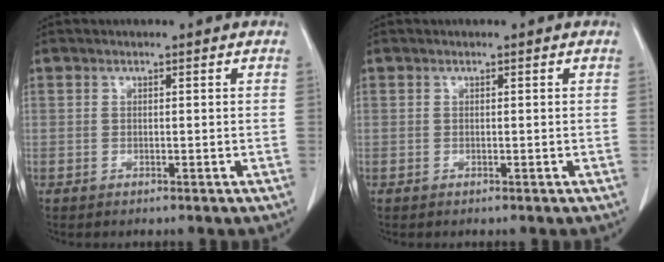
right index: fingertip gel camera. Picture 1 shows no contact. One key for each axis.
{"total": 0.0}